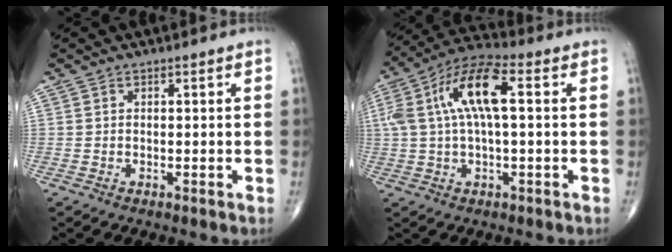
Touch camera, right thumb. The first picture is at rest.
{"total": 13.7, "force": [2.3, 5.0, 12.5], "torque": [-0.263, 0.040, 0.038]}